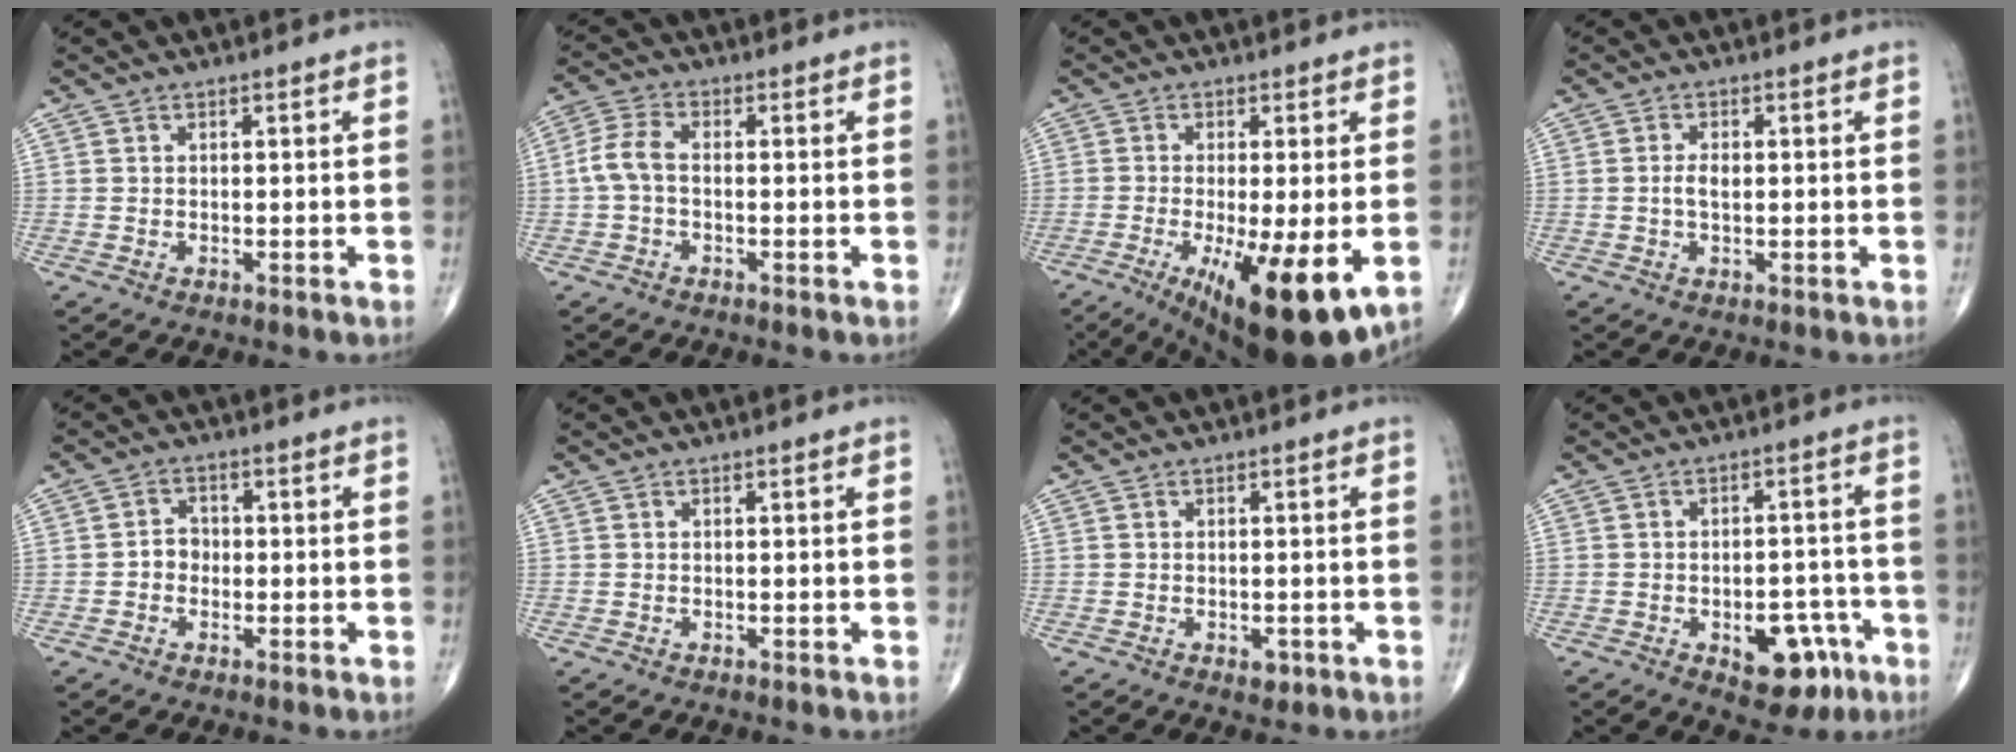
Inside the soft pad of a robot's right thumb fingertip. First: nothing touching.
{"total": 5.1, "force": [-0.6, 2.8, 4.2], "torque": [-0.095, 0.016, -0.020]}
{"total": 15.5, "force": [-4.7, 4.1, 14.2], "torque": [-0.201, -0.027, -0.059]}
{"total": 2.5, "force": [0.0, 1.3, 2.1], "torque": [-0.043, 0.003, -0.002]}
{"total": 2.9, "force": [-0.7, 2.4, 1.4], "torque": [-0.009, 0.012, -0.019]}
{"total": 0.0}
{"total": 1.5, "force": [-0.6, 1.0, 1.0], "torque": [-0.004, 0.001, -0.004]}
{"total": 9.8, "force": [-4.4, 5.6, 6.8], "torque": [-0.054, 0.034, -0.048]}